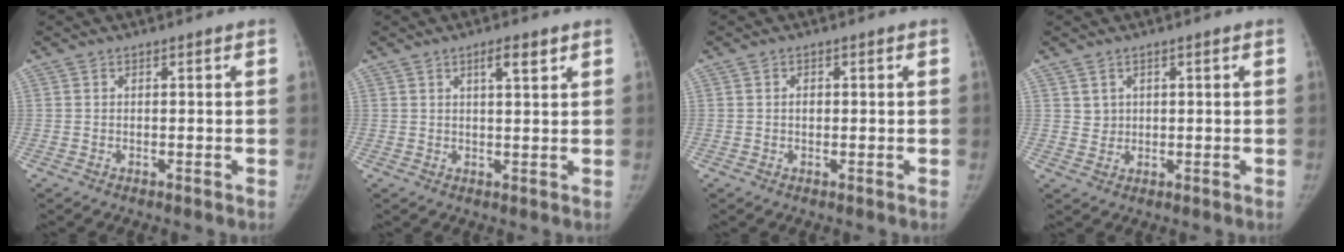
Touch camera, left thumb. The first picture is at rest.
{"total": 3.7, "force": [2.1, 0.8, 2.9], "torque": [-0.042, -0.011, 0.034]}
{"total": 0.9, "force": [0.1, 0.7, 0.6], "torque": [-0.004, 0.002, -0.001]}
{"total": 2.0, "force": [1.0, 1.7, 0.3], "torque": [0.010, -0.007, 0.018]}